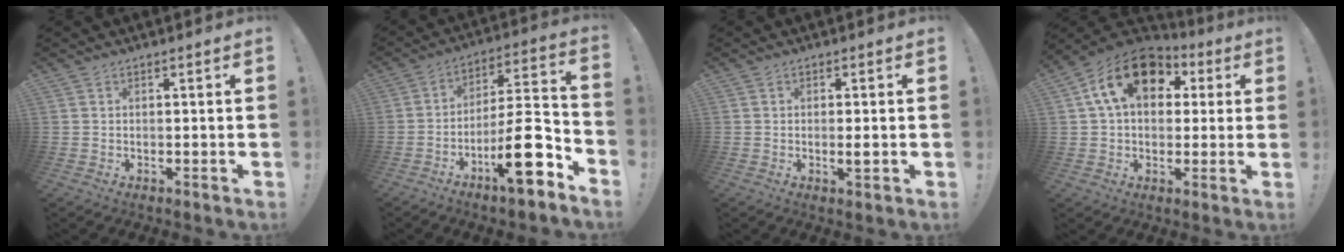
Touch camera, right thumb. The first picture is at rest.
{"total": 17.2, "force": [-8.6, 4.6, 14.2], "torque": [-0.216, 0.056, -0.131]}
{"total": 2.2, "force": [-0.2, 0.2, 2.1], "torque": [-0.026, -0.005, -0.007]}
{"total": 17.3, "force": [6.5, 11.4, 11.2], "torque": [-0.186, -0.007, 0.116]}